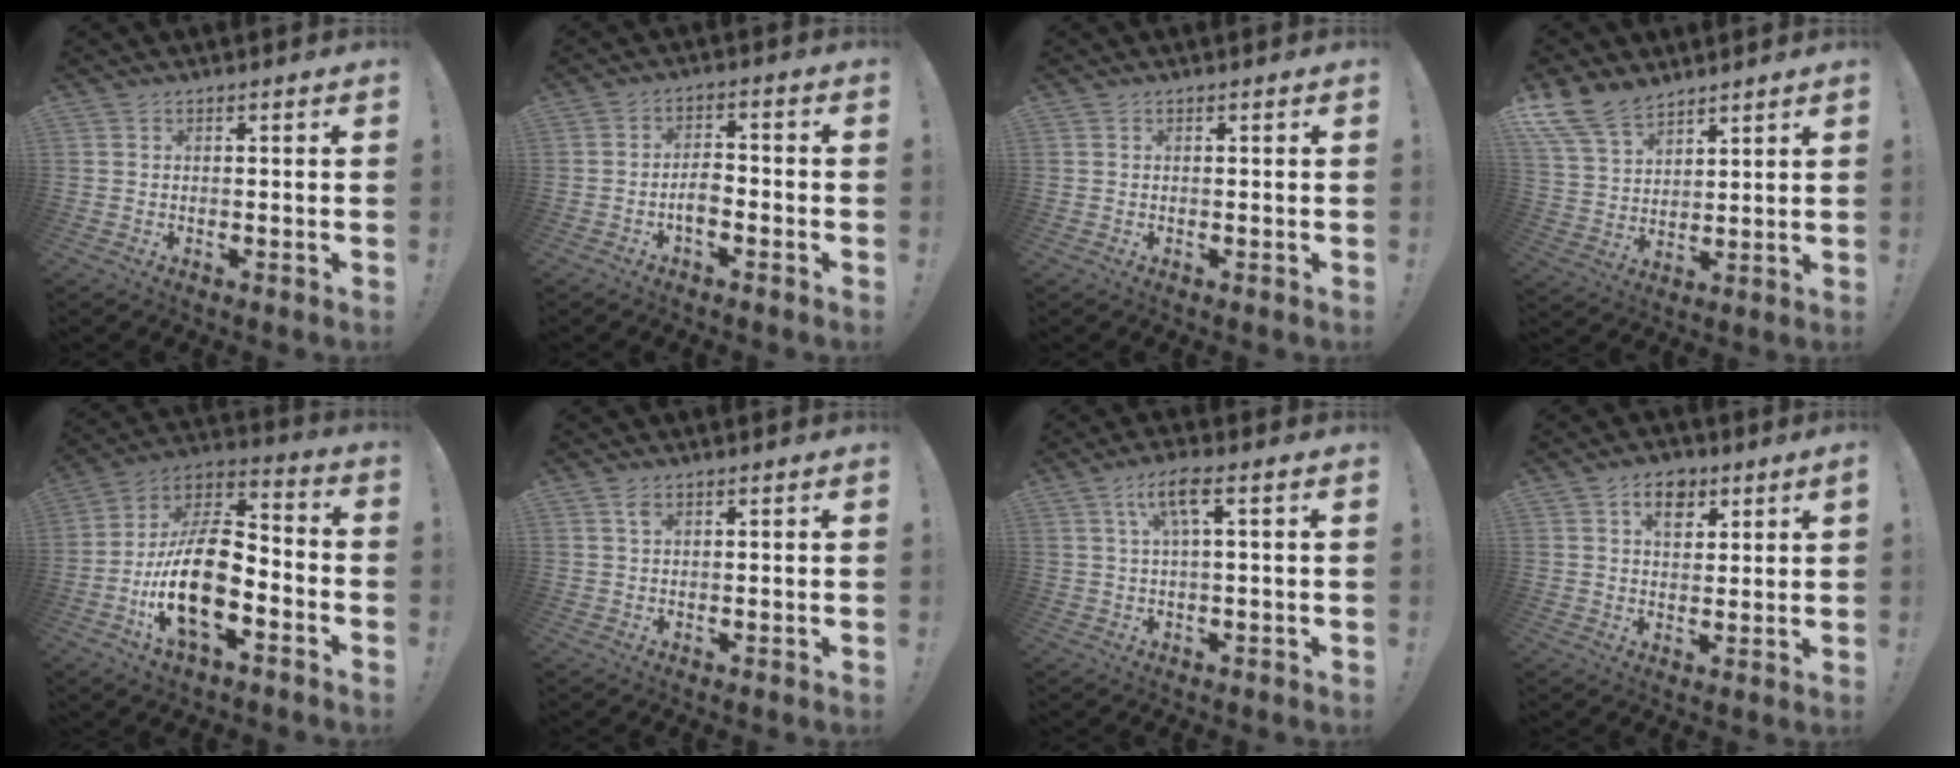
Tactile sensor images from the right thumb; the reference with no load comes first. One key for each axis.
{"total": 4.8, "fx": -2.0, "fy": 2.3, "fz": 3.7, "tx": -0.059, "ty": 0.002, "tz": -0.040}
{"total": 0.0}
{"total": 12.4, "fx": 9.4, "fy": 6.5, "fz": 4.9, "tx": -0.111, "ty": -0.051, "tz": 0.184}
{"total": 19.9, "fx": -5.9, "fy": 9.6, "fz": 16.3, "tx": -0.313, "ty": 0.024, "tz": -0.095}
{"total": 1.7, "fx": 0.9, "fy": 0.8, "fz": 1.2, "tx": -0.026, "ty": 0.001, "tz": 0.016}
{"total": 7.0, "fx": 1.8, "fy": 1.2, "fz": 6.7, "tx": -0.127, "ty": 0.007, "tz": 0.029}
{"total": 6.9, "fx": 3.6, "fy": 4.4, "fz": 4.0, "tx": -0.059, "ty": -0.003, "tz": 0.063}